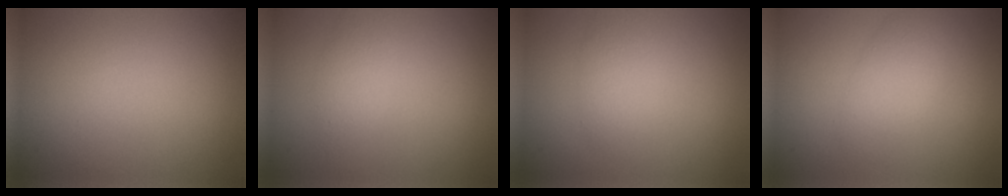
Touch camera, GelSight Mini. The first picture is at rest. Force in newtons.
{"total": 1.8, "press": 1.8, "slide": 0.1}
{"total": 3.4, "press": 3.4, "slide": 0.1}
{"total": 2.6, "press": 2.6, "slide": 0.1}